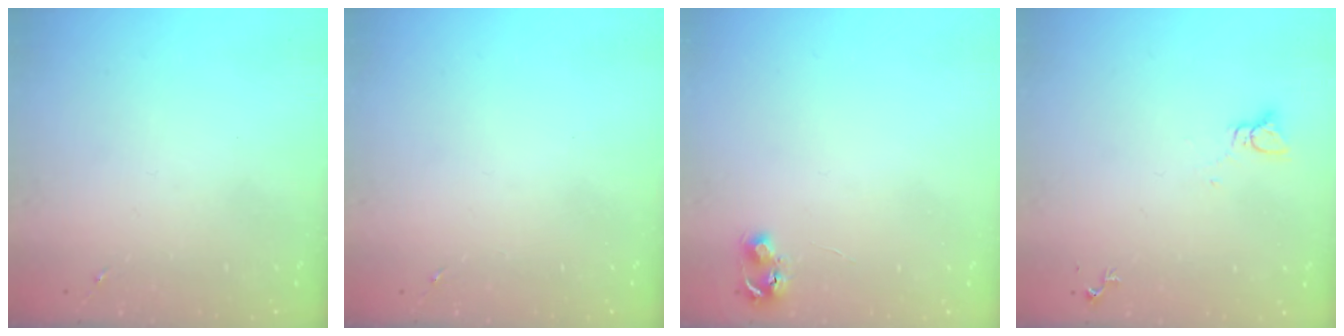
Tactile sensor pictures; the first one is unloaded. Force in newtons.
{"total": 0.0}
{"total": 5.3, "press": 5.3, "slide": 0.5}
{"total": 2.2, "press": 2.2, "slide": 0.1}